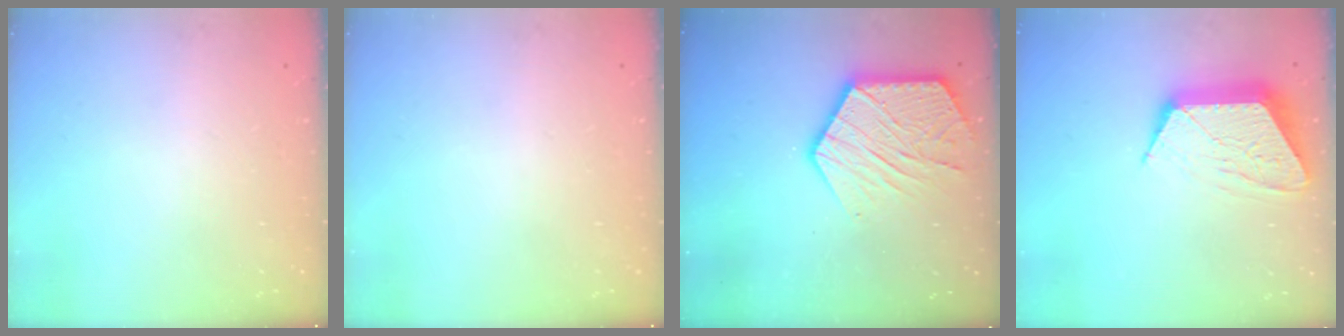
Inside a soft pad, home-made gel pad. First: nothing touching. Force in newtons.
{"total": 0.0}
{"total": 16.4, "press": 16.4, "slide": 1.3}
{"total": 12.6, "press": 12.6, "slide": 0.8}